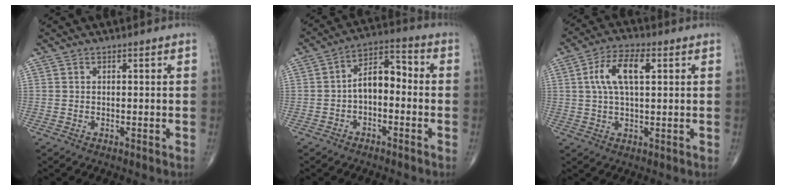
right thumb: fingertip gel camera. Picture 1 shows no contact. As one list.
[{"total": 7.8, "force": [-1.2, 4.6, 6.2], "torque": [-0.086, 0.039, -0.034]}, {"total": 9.1, "force": [2.3, 4.0, 7.9], "torque": [-0.155, 0.015, 0.039]}]